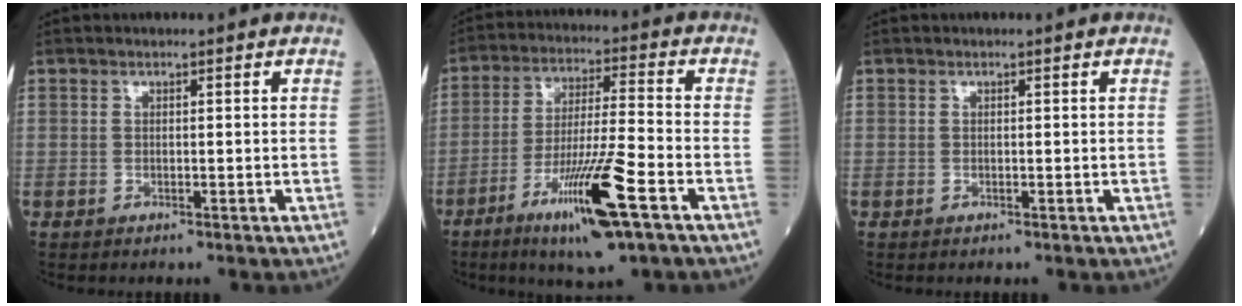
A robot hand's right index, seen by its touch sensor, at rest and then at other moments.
{"total": 13.3, "force": [-6.6, 0.3, 11.5], "torque": [-0.216, -0.025, -0.113]}
{"total": 0.0}